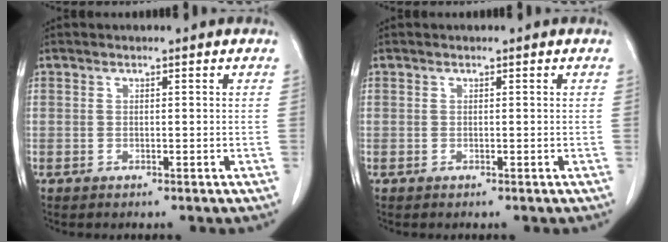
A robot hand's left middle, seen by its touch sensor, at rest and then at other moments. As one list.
[{"total": 0.0}]